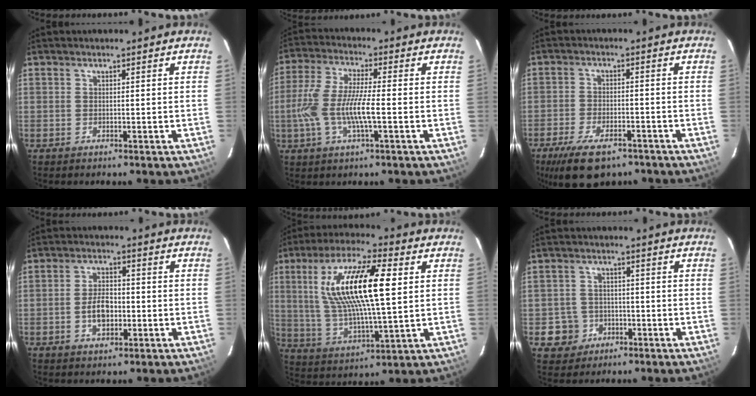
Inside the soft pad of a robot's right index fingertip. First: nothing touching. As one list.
[{"total": 11.2, "force": [-2.3, 2.0, 10.8], "torque": [-0.227, -0.004, -0.045]}, {"total": 12.4, "force": [-8.6, 5.3, 7.2], "torque": [-0.160, -0.021, -0.141]}, {"total": 5.7, "force": [-1.5, 3.3, 4.4], "torque": [-0.089, 0.006, -0.022]}, {"total": 19.7, "force": [4.8, 5.3, 18.4], "torque": [-0.352, 0.013, 0.094]}, {"total": 5.9, "force": [-2.0, 5.5, 0.5], "torque": [-0.020, 0.023, -0.027]}]